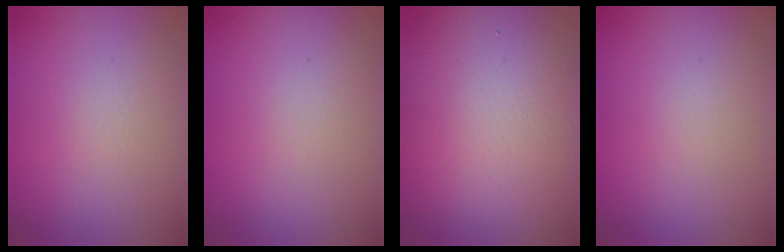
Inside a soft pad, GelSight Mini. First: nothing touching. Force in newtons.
{"total": 0.0}
{"total": 13.8, "press": 13.7, "slide": 1.4}
{"total": 0.0}